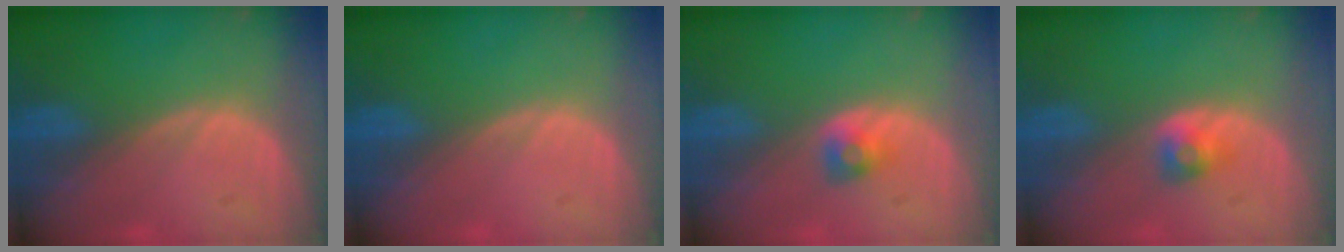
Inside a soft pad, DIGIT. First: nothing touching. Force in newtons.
{"total": 0.0}
{"total": 2.3, "press": 2.2, "slide": 0.5}
{"total": 2.5, "press": 2.3, "slide": 1.1}